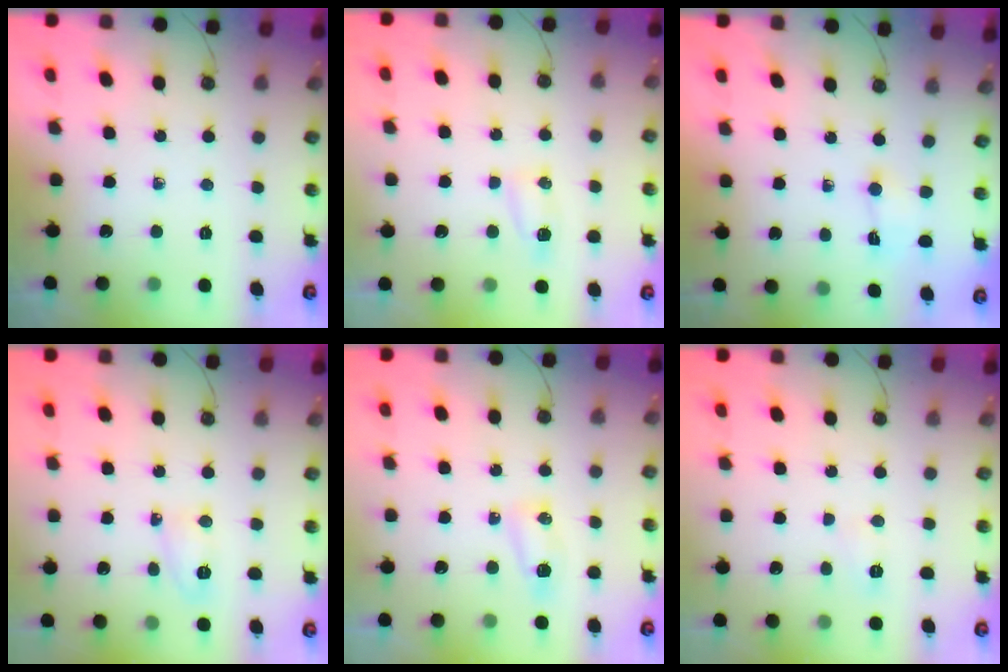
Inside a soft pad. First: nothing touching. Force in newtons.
{"total": 4.9, "press": 4.9, "slide": 0.5}
{"total": 1.5, "press": 1.3, "slide": 0.7}
{"total": 3.9, "press": 3.7, "slide": 1.4}
{"total": 5.1, "press": 5.1, "slide": 0.6}
{"total": 5.9, "press": 5.9, "slide": 0.6}